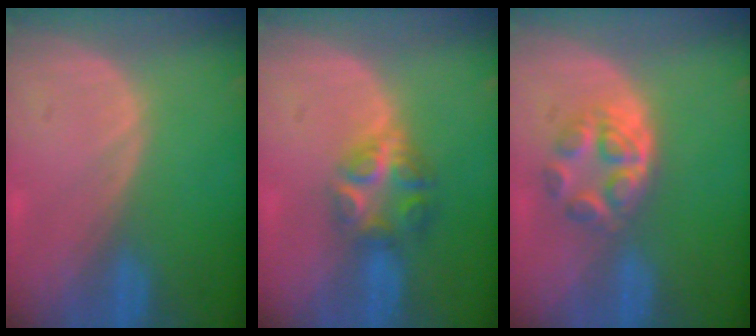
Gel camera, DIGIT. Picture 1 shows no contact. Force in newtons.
{"total": 6.1, "press": 5.4, "slide": 2.8}
{"total": 6.1, "press": 5.3, "slide": 3.2}